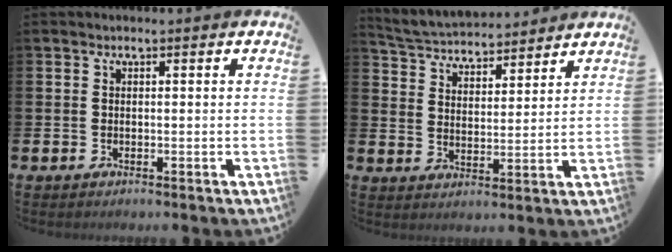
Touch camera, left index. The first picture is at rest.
{"total": 4.8, "force": [4.7, 0.8, 0.1], "torque": [-0.026, -0.033, 0.081]}